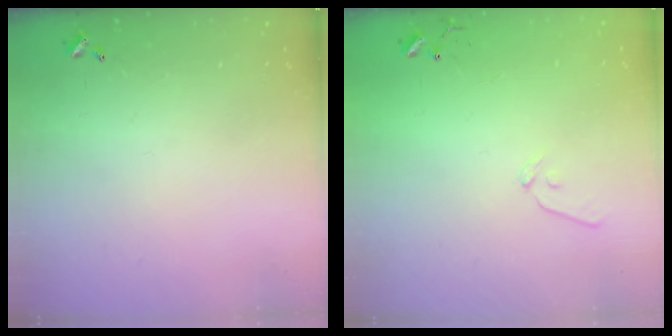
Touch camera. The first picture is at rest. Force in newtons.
{"total": 6.9, "press": 6.9, "slide": 0.7}